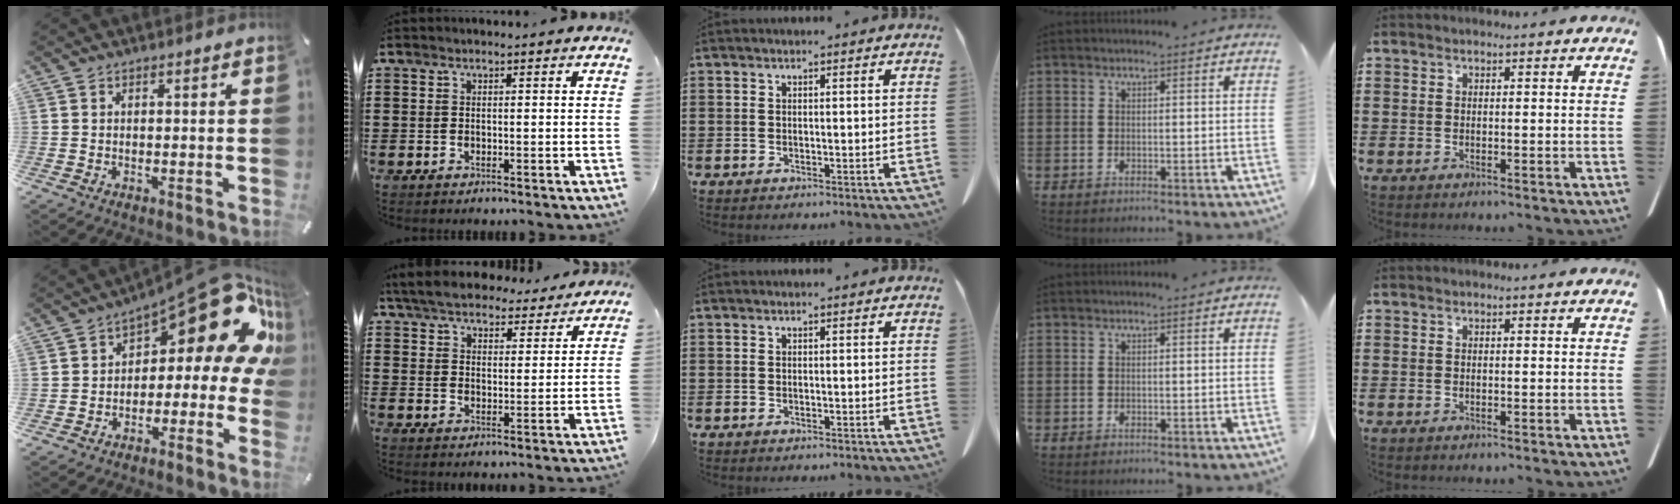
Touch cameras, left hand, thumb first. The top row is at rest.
{"thumb": {"total": 17.8, "force": [8.0, 7.7, 13.8], "torque": [-0.179, -0.059, 0.131]}, "index": {"total": 6.3, "force": [6.0, 1.1, 1.5], "torque": [-0.056, -0.023, 0.108]}}